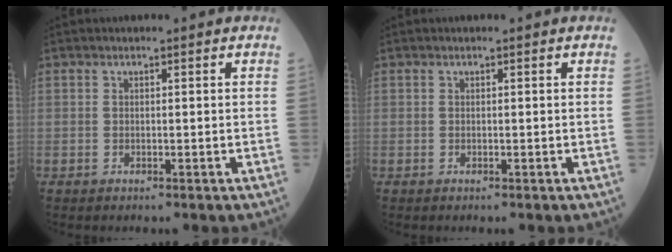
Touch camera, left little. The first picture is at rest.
{"total": 0.0}